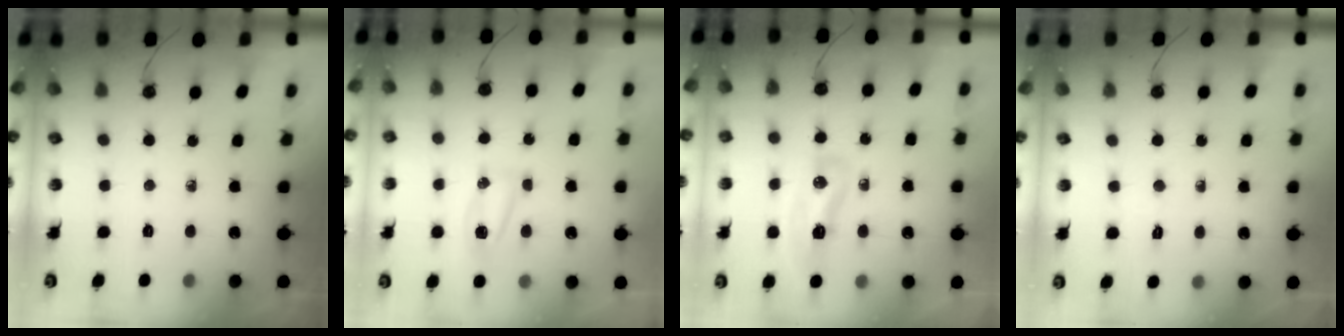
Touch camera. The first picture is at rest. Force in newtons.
{"total": 5.8, "press": 5.6, "slide": 1.6}
{"total": 14.6, "press": 10.5, "slide": 10.2}
{"total": 2.8, "press": 2.8, "slide": 0.4}